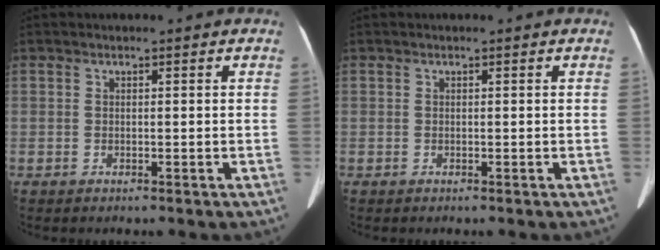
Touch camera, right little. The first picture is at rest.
{"total": 0.0}